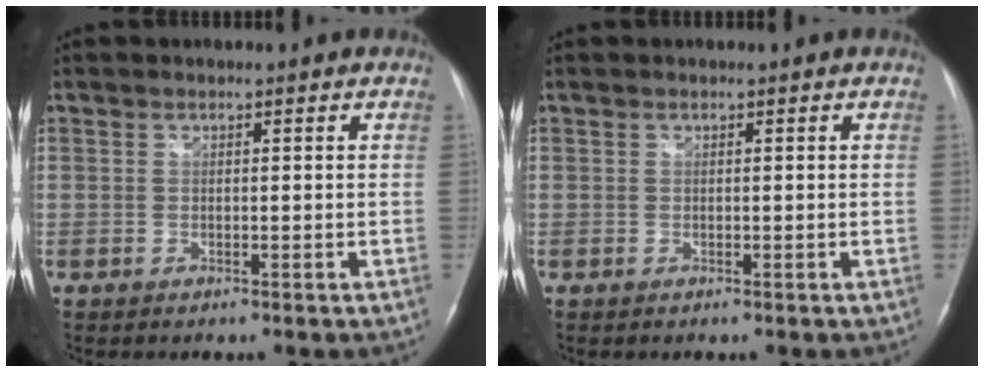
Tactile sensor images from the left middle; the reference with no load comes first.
{"total": 0.0}